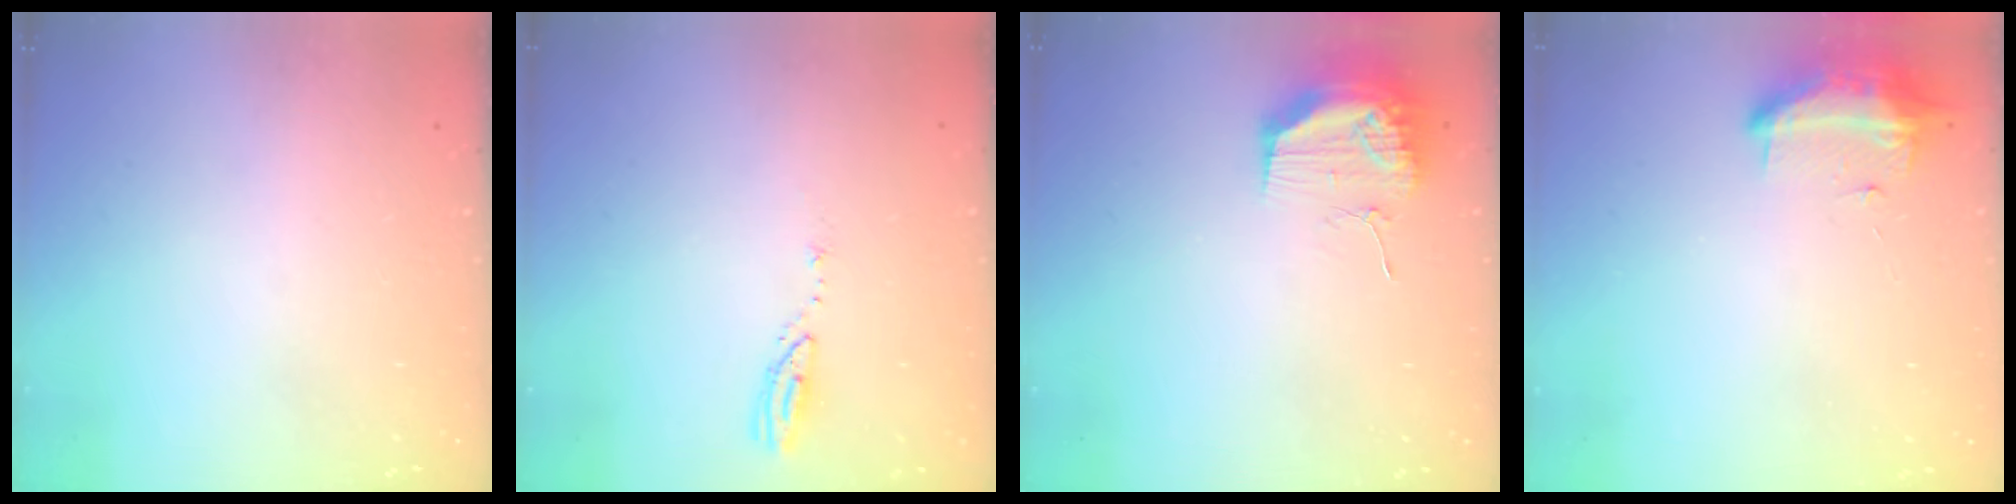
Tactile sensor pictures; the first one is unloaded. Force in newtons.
{"total": 4.1, "press": 4.1, "slide": 0.3}
{"total": 17.9, "press": 13.8, "slide": 11.4}
{"total": 9.5, "press": 9.2, "slide": 2.4}